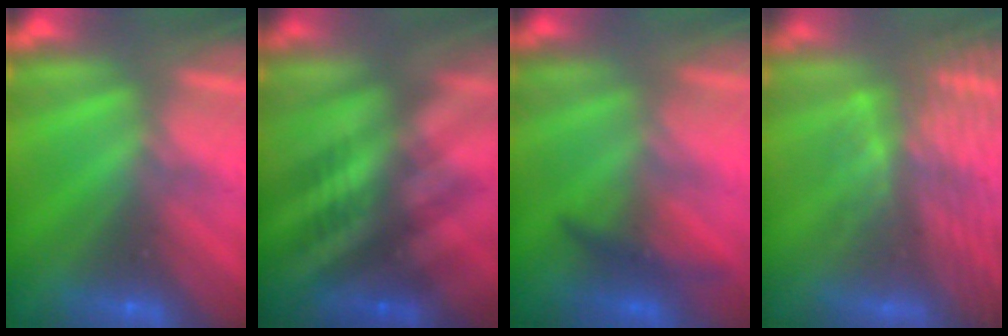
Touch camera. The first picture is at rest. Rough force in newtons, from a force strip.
{"total": 2.6}
{"total": 1.3}
{"total": 11.8}